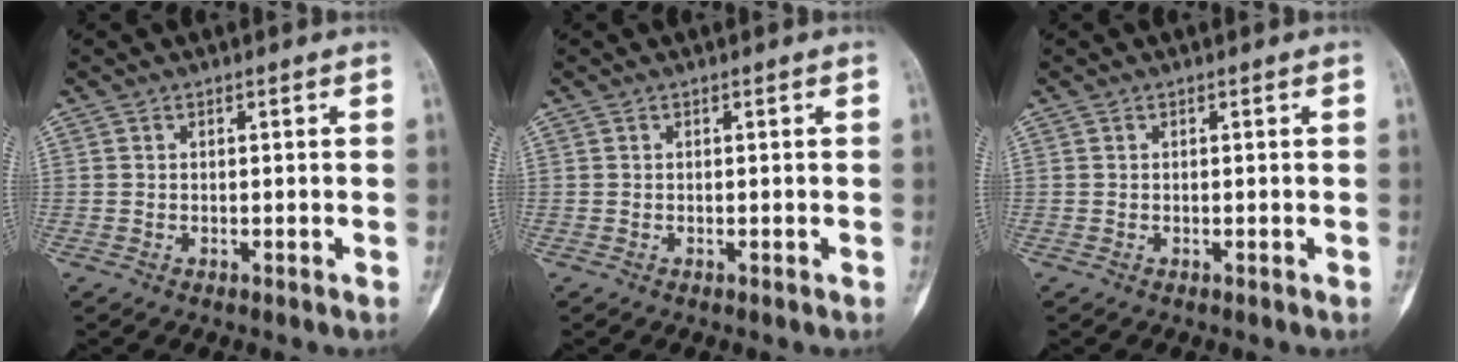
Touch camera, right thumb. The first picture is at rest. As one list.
[{"total": 0.0}, {"total": 0.0}]